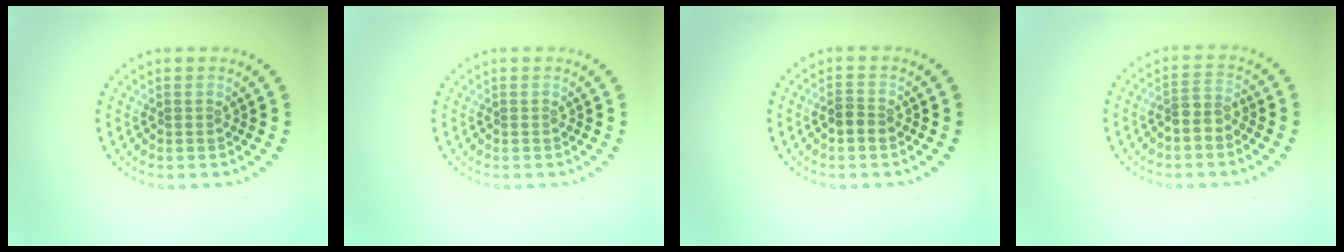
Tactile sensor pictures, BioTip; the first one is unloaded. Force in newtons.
{"total": 0.0}
{"total": 1.5, "press": 1.4, "slide": 0.5}
{"total": 2.2, "press": 1.9, "slide": 1.2}